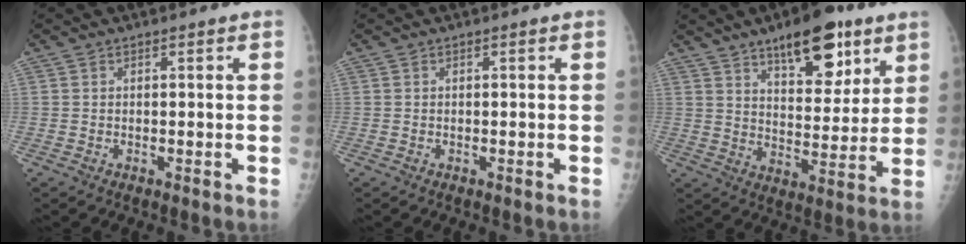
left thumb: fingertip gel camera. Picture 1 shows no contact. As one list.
[{"total": 0.0}, {"total": 15.5, "force": [9.4, 6.5, 10.4], "torque": [-0.110, -0.049, 0.144]}]